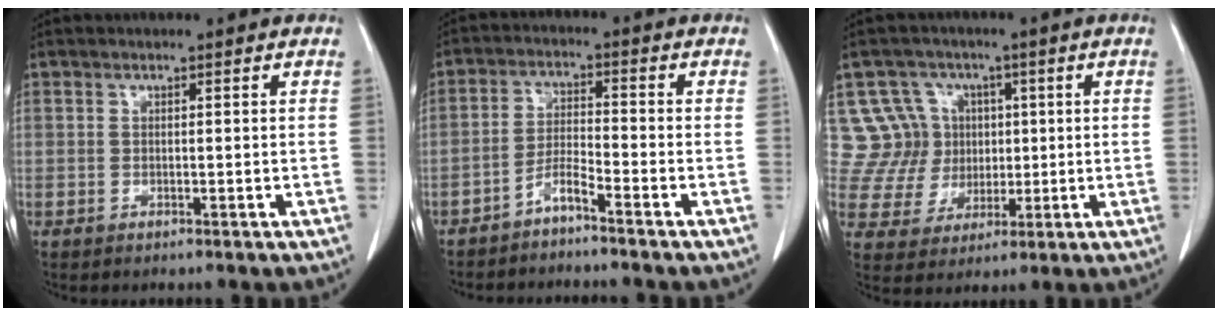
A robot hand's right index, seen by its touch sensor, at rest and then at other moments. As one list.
[{"total": 3.5, "force": [-2.9, -0.4, 1.9], "torque": [-0.039, -0.004, -0.061]}, {"total": 11.8, "force": [3.2, 11.2, 1.6], "torque": [-0.044, 0.049, 0.073]}]